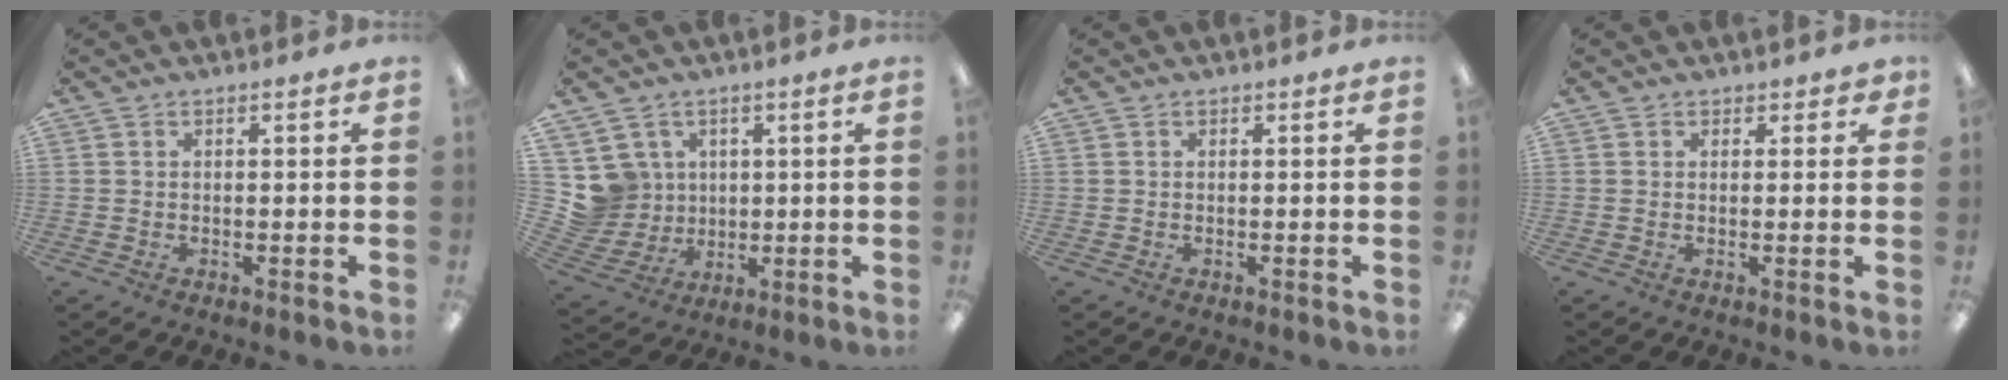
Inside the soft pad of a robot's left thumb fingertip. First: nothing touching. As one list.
[{"total": 8.9, "force": [3.1, 8.3, 0.8], "torque": [-0.043, -0.017, 0.068]}, {"total": 0.0}, {"total": 1.5, "force": [1.1, 1.1, 0.3], "torque": [0.009, -0.004, 0.016]}]